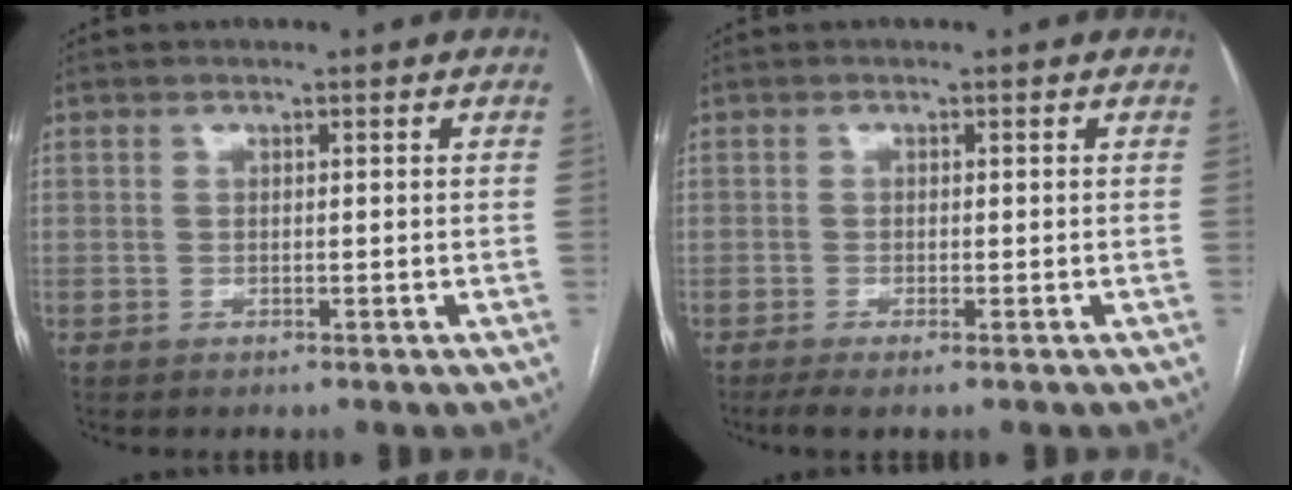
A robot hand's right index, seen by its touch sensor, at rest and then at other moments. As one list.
[{"total": 2.6, "force": [-1.7, 0.3, 1.9], "torque": [-0.029, -0.006, -0.030]}]